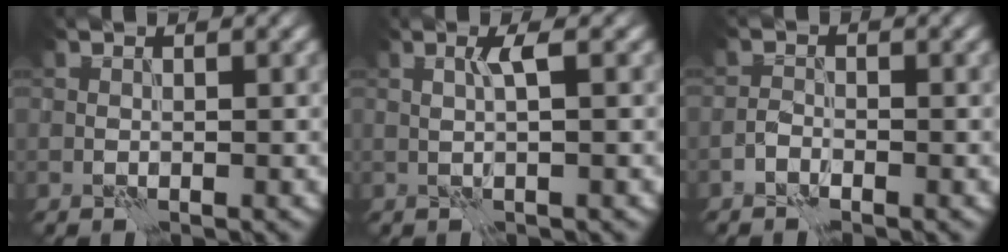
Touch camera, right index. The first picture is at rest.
{"total": 1.4, "force": [0.6, -0.7, 1.0], "torque": [-0.024, 0.003, 0.012]}
{"total": 0.9, "force": [-0.8, 0.1, 0.1], "torque": [-0.001, 0.005, -0.019]}